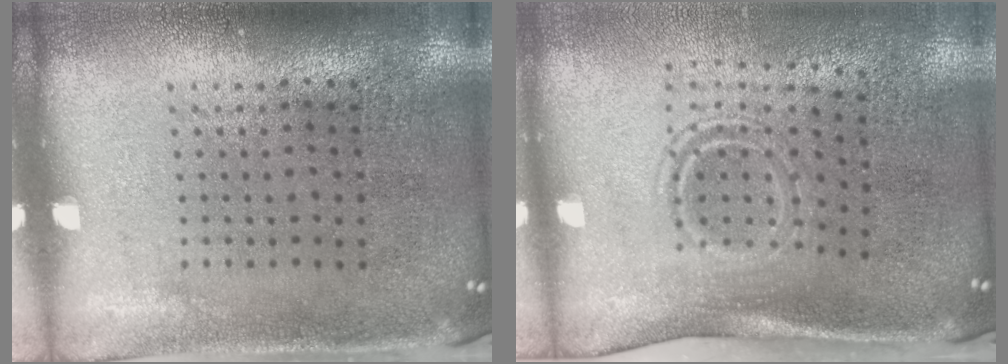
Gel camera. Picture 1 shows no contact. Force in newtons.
{"total": 1.6, "press": 1.0, "slide": 1.3}